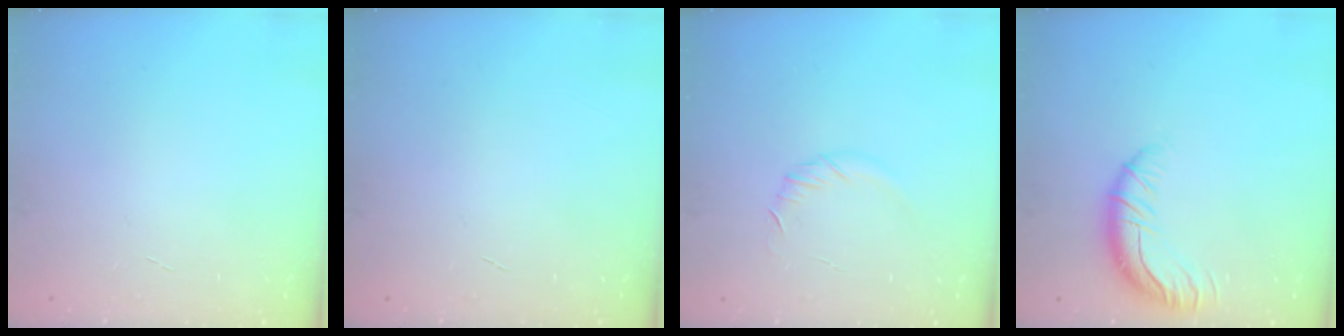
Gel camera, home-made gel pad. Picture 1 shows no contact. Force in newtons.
{"total": 0.0}
{"total": 5.2, "press": 5.0, "slide": 1.4}
{"total": 12.2, "press": 12.1, "slide": 1.2}